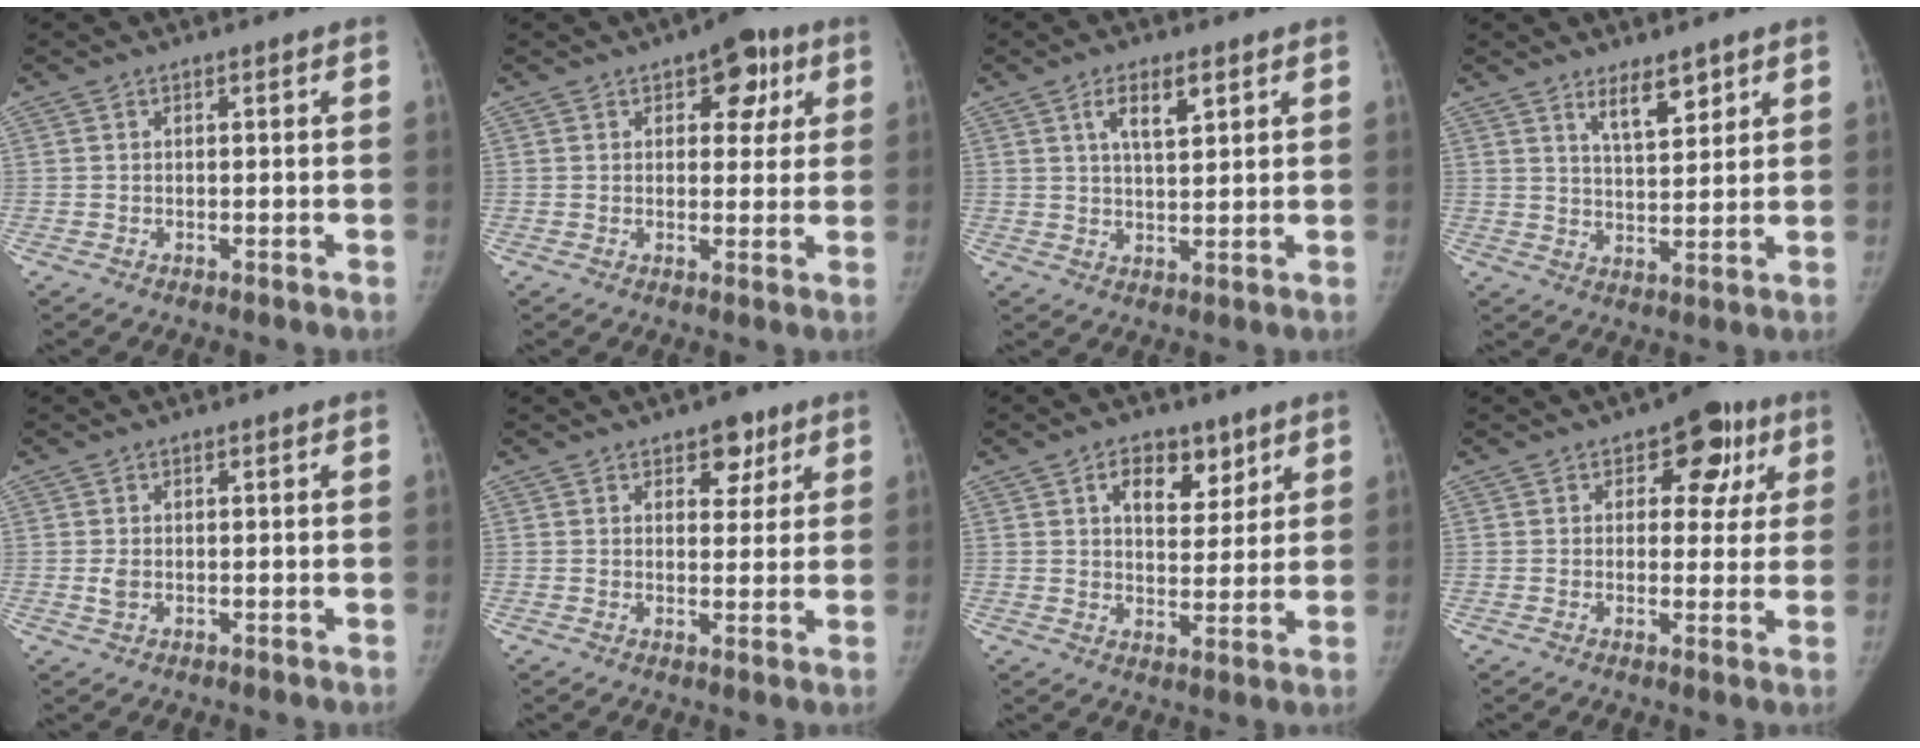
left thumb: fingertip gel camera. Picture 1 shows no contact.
{"total": 7.7, "force": [3.4, 4.6, 5.2], "torque": [-0.024, -0.006, 0.035]}
{"total": 5.8, "force": [2.9, 2.2, 4.5], "torque": [-0.070, -0.014, 0.050]}
{"total": 6.0, "force": [4.0, 2.1, 4.0], "torque": [-0.049, -0.034, 0.069]}
{"total": 1.6, "force": [-0.2, 1.1, 1.2], "torque": [-0.024, -0.003, -0.002]}
{"total": 5.0, "force": [2.8, 3.3, 2.4], "torque": [0.000, -0.013, 0.037]}
{"total": 8.3, "force": [4.4, 5.2, 4.8], "torque": [-0.038, -0.021, 0.066]}
{"total": 8.7, "force": [3.4, 5.9, 5.4], "torque": [-0.009, -0.004, 0.035]}